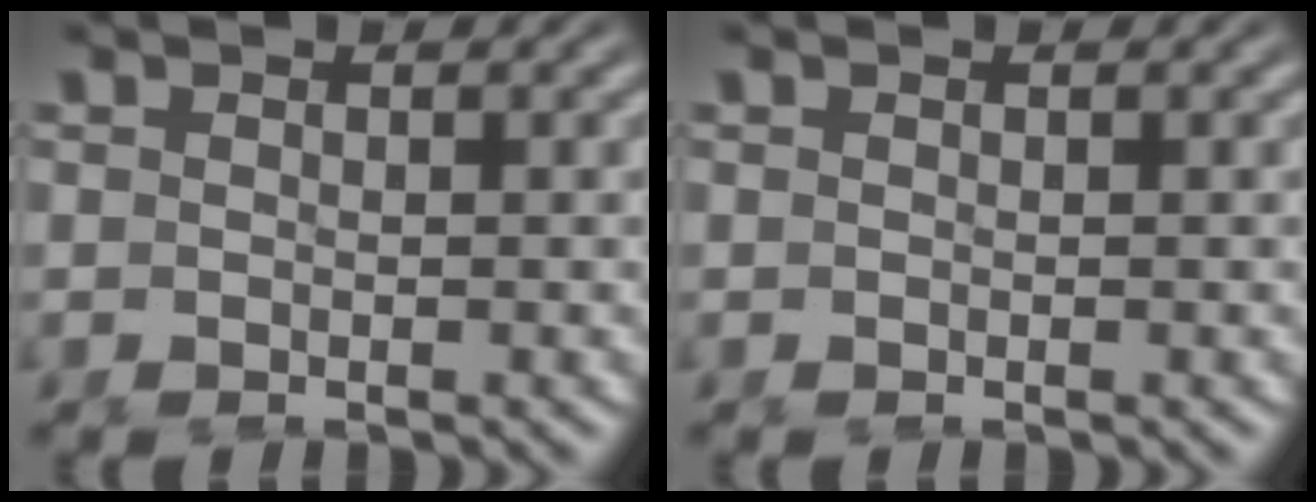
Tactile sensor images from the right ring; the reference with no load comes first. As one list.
[{"total": 0.0}]